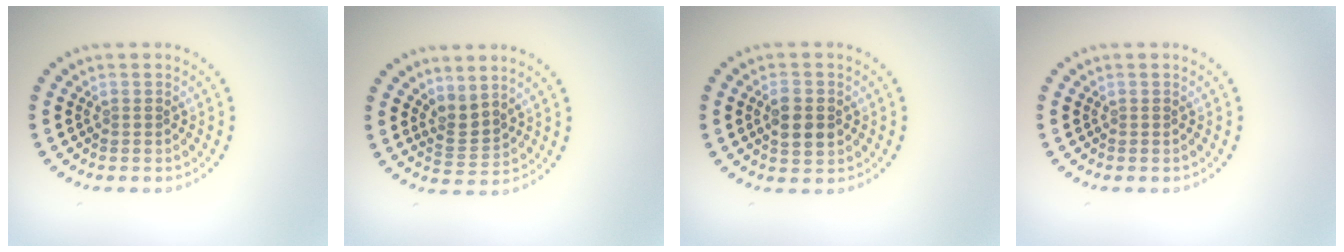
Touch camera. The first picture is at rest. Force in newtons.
{"total": 2.3, "press": 1.5, "slide": 1.7}
{"total": 3.0, "press": 3.0, "slide": 0.2}
{"total": 0.0}